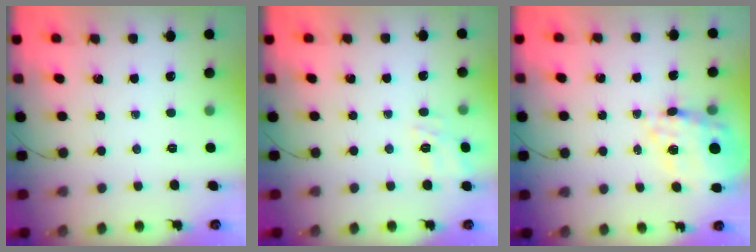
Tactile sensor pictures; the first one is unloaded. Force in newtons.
{"total": 11.2, "press": 11.1, "slide": 1.2}
{"total": 19.0, "press": 18.6, "slide": 3.6}